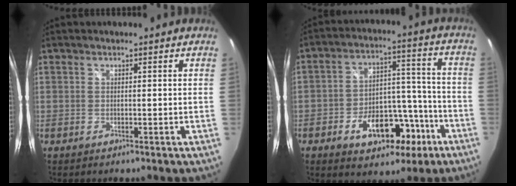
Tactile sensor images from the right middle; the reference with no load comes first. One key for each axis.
{"total": 14.2, "fx": -7.3, "fy": 8.5, "fz": 8.7, "tx": -0.148, "ty": 0.043, "tz": -0.091}